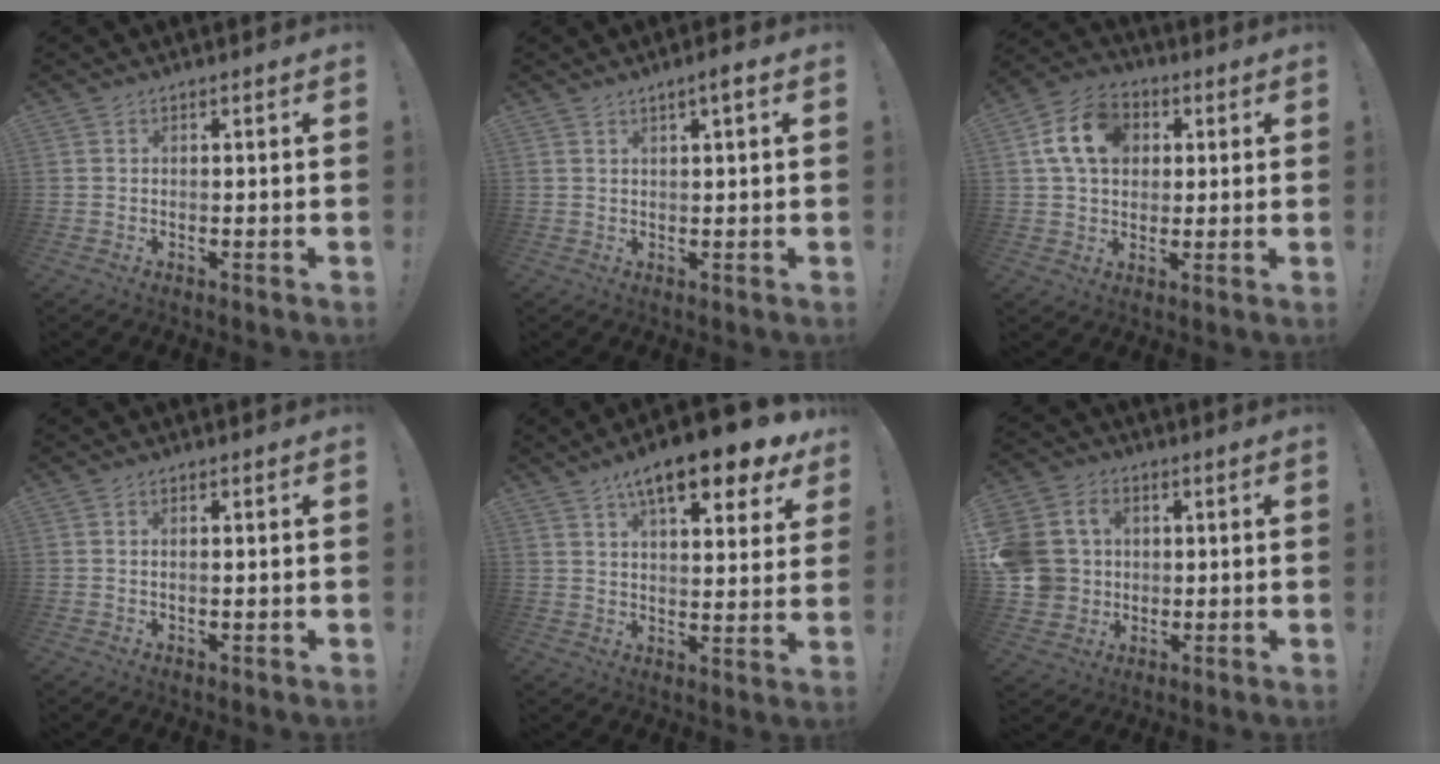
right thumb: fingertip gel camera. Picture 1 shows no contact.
{"total": 3.0, "force": [1.5, 0.3, 2.5], "torque": [-0.034, -0.004, 0.021]}
{"total": 14.0, "force": [4.0, 10.7, 8.1], "torque": [-0.126, 0.005, 0.083]}
{"total": 1.0, "force": [0.4, 0.2, 0.9], "torque": [-0.011, -0.003, 0.006]}
{"total": 14.8, "force": [9.4, 4.2, 10.7], "torque": [-0.157, -0.056, 0.150]}
{"total": 12.1, "force": [1.4, 11.0, 4.9], "torque": [-0.092, 0.004, 0.034]}